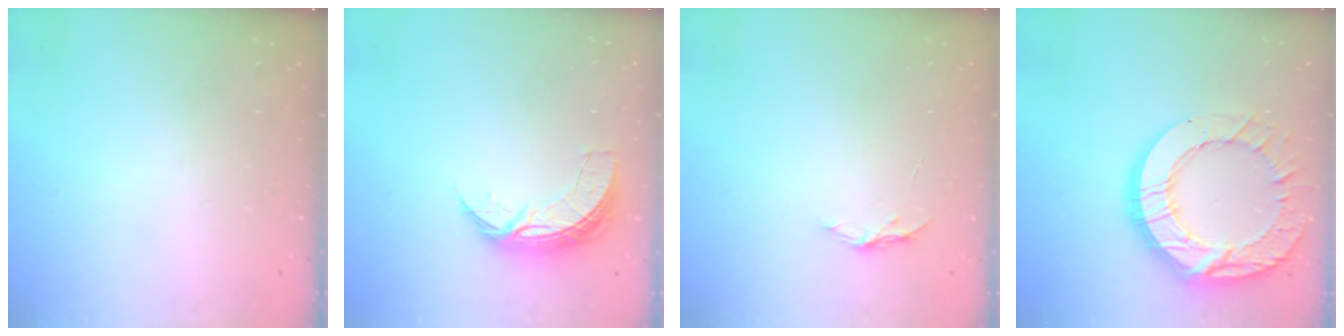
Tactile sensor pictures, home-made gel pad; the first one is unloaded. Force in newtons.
{"total": 7.4, "press": 7.4, "slide": 0.5}
{"total": 4.0, "press": 4.0, "slide": 0.4}
{"total": 22.1, "press": 22.0, "slide": 2.0}